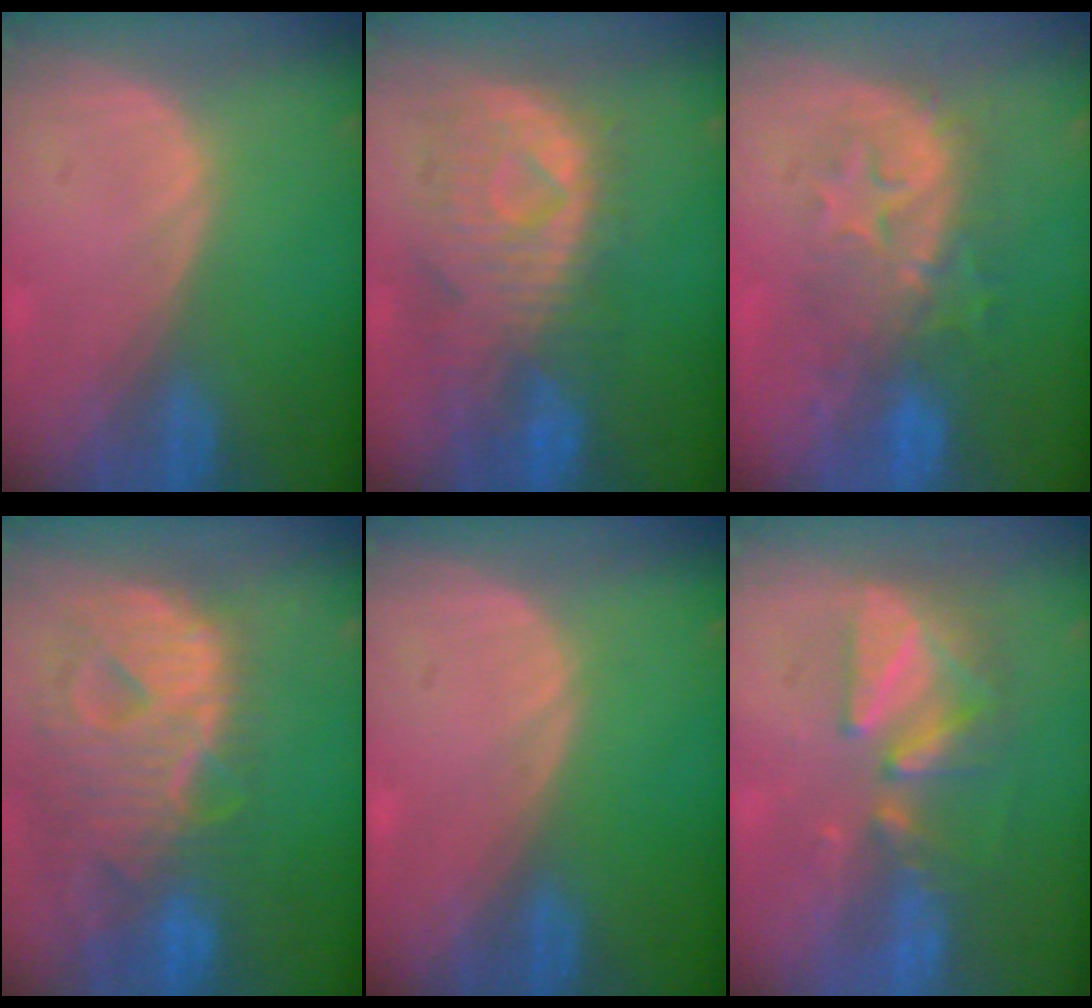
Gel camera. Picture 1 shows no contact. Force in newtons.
{"total": 10.6, "press": 9.5, "slide": 4.8}
{"total": 8.2, "press": 8.1, "slide": 0.8}
{"total": 13.0, "press": 11.0, "slide": 6.8}
{"total": 0.0}
{"total": 8.8, "press": 7.8, "slide": 4.1}